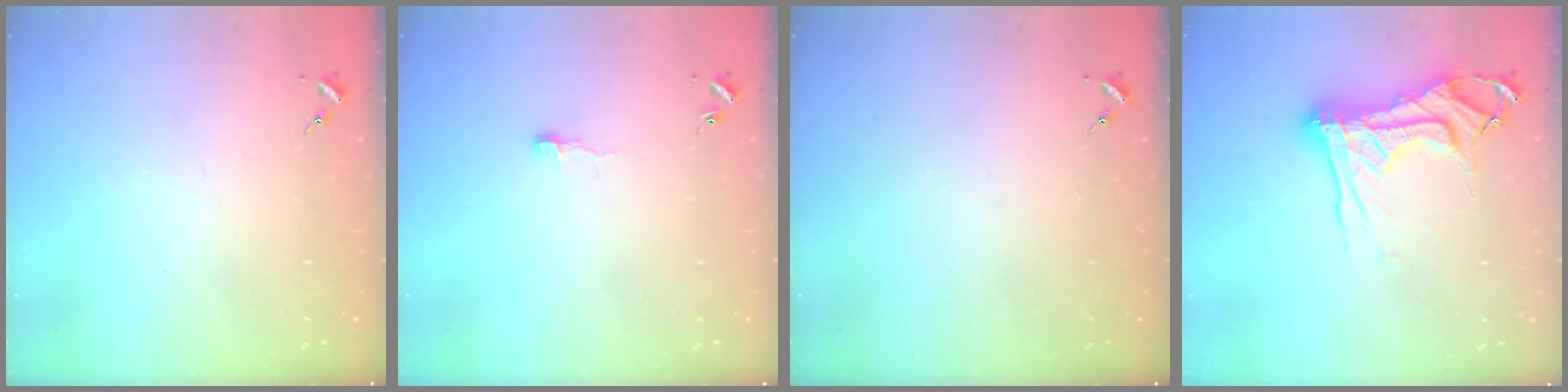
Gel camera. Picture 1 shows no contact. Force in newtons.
{"total": 3.6, "press": 3.6, "slide": 0.3}
{"total": 0.0}
{"total": 15.9, "press": 15.8, "slide": 1.8}